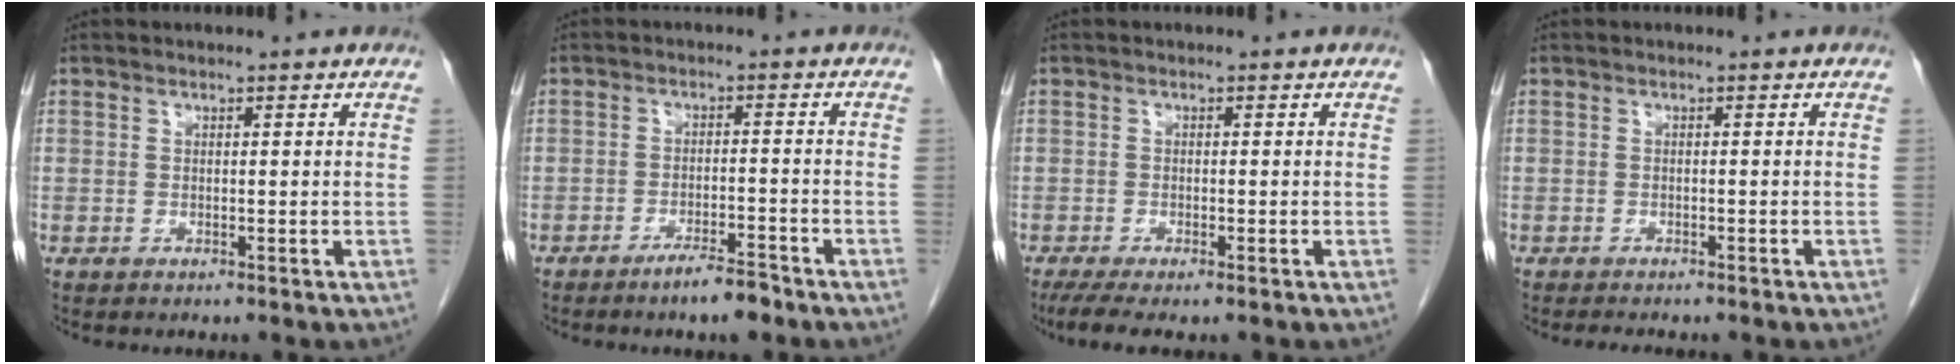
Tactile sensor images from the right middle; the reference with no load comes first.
{"total": 4.4, "force": [-3.5, 0.4, 2.7], "torque": [-0.046, -0.003, -0.058]}
{"total": 4.9, "force": [-3.3, 1.0, 3.4], "torque": [-0.059, -0.014, -0.053]}
{"total": 3.5, "force": [-3.0, 0.9, 1.7], "torque": [-0.025, -0.007, -0.033]}